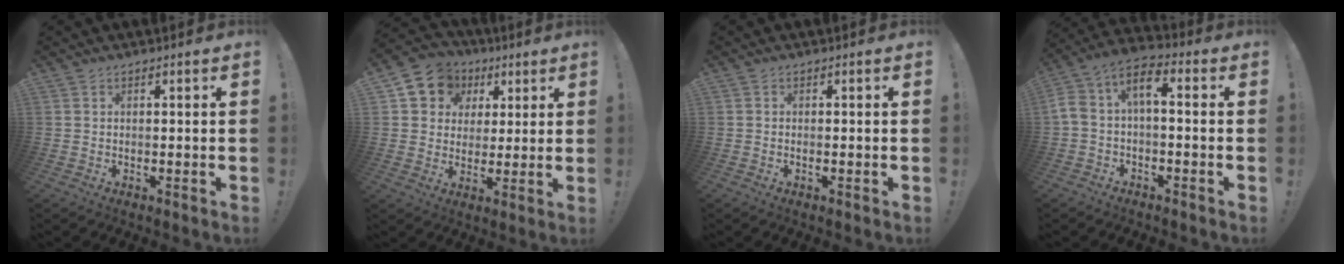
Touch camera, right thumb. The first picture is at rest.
{"total": 9.8, "force": [3.5, 8.6, 2.9], "torque": [-0.044, -0.016, 0.072]}
{"total": 0.7, "force": [-0.6, 0.2, 0.4], "torque": [-0.009, 0.000, -0.009]}
{"total": 6.7, "force": [-1.4, 3.6, 5.4], "torque": [-0.113, 0.013, -0.027]}